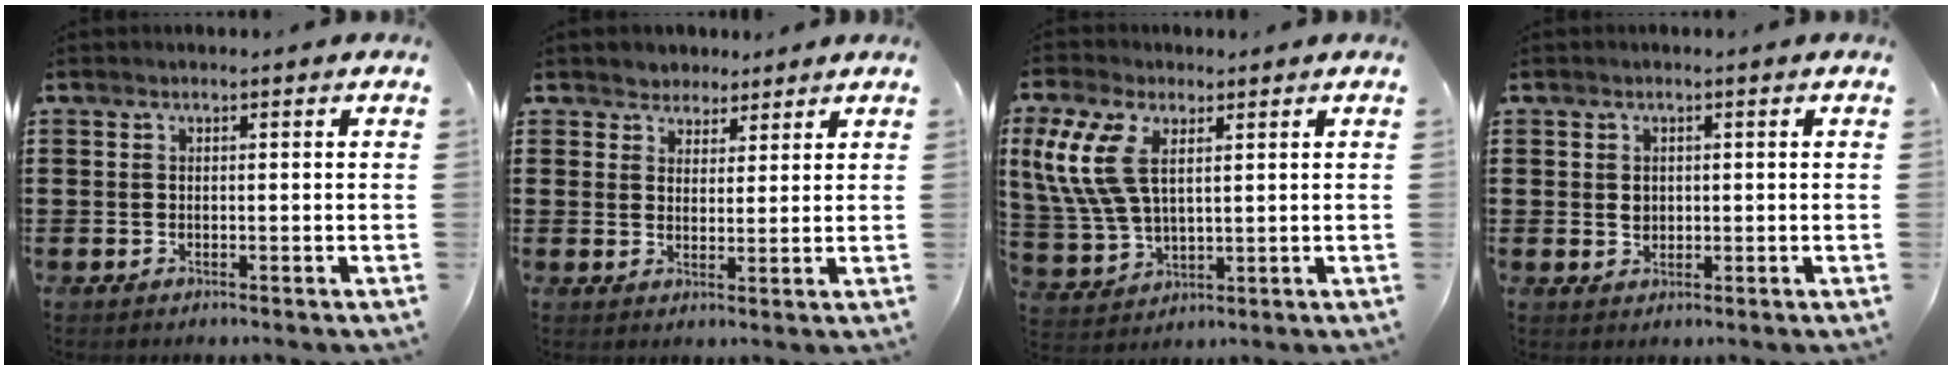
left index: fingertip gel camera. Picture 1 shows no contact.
{"total": 3.1, "force": [2.4, 1.9, -0.5], "torque": [-0.007, 0.007, 0.044]}
{"total": 10.0, "force": [3.5, 5.4, 7.6], "torque": [-0.190, 0.004, 0.060]}
{"total": 1.4, "force": [0.2, 1.3, 0.6], "torque": [-0.015, 0.008, 0.003]}